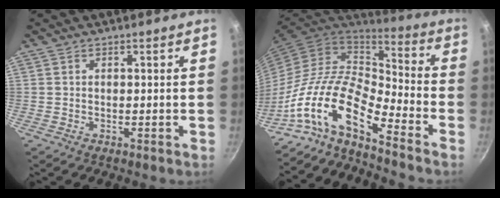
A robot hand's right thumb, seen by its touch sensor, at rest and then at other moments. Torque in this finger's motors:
{"motor_torque": [3.06, 1.74, 1.18, -1.58, 0.65]}